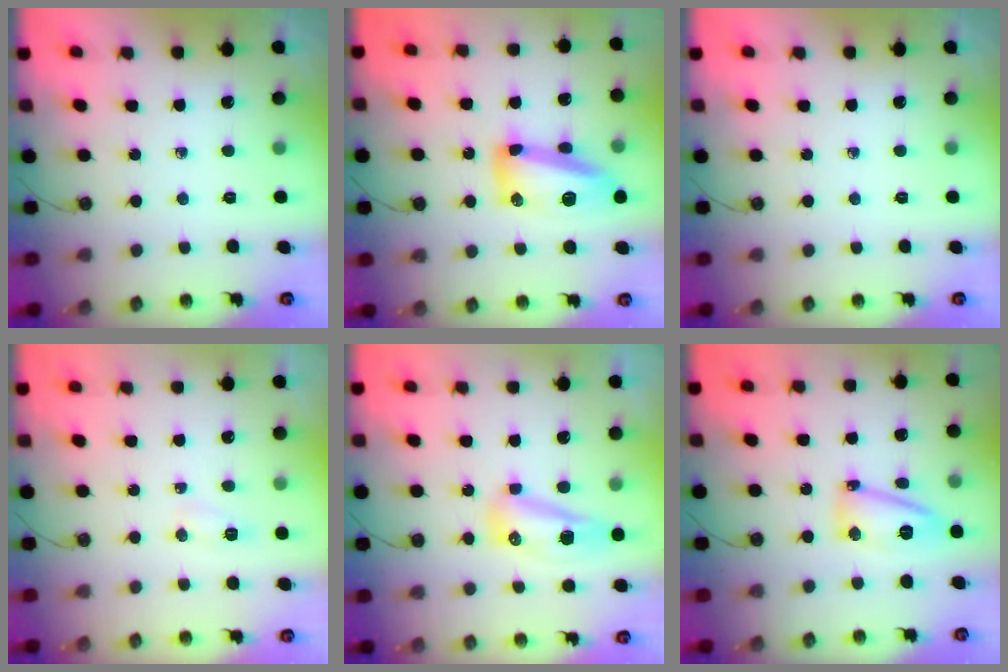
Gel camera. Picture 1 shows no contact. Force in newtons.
{"total": 14.3, "press": 14.2, "slide": 1.3}
{"total": 0.0}
{"total": 4.9, "press": 4.8, "slide": 0.5}
{"total": 10.7, "press": 9.8, "slide": 4.3}
{"total": 9.7, "press": 9.6, "slide": 0.7}